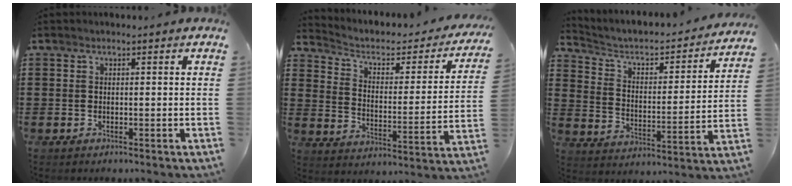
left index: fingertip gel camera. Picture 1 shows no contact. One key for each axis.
{"total": 3.5, "fx": 2.0, "fy": 2.0, "fz": 2.0, "tx": -0.055, "ty": -0.013, "tz": 0.024}
{"total": 3.6, "fx": 2.7, "fy": 1.8, "fz": 1.7, "tx": -0.052, "ty": -0.023, "tz": 0.034}